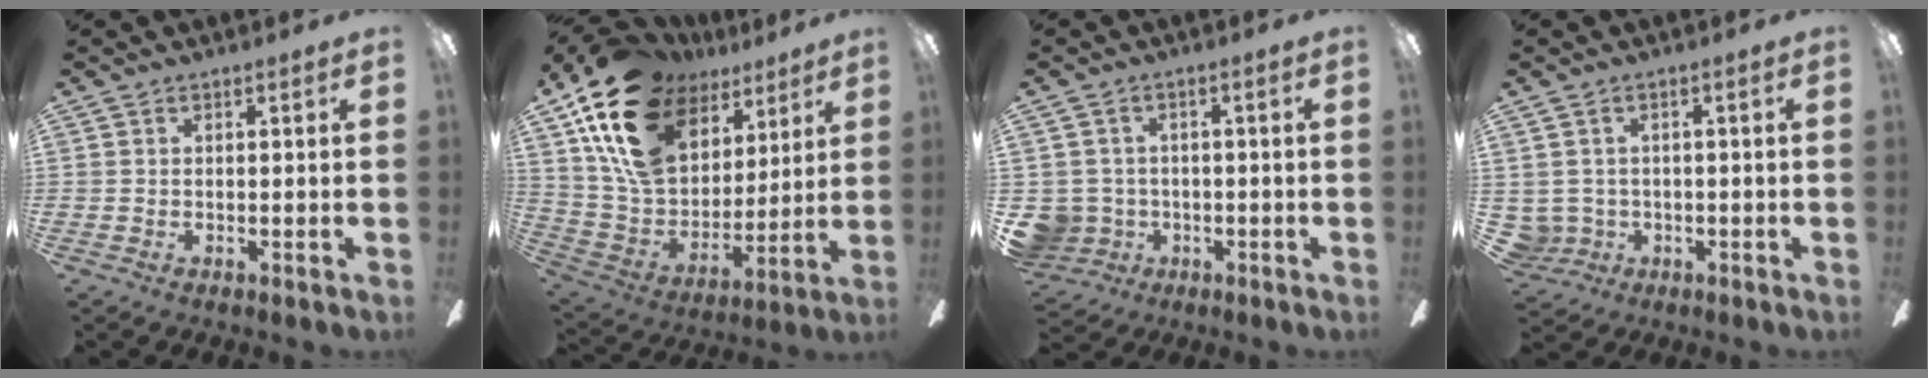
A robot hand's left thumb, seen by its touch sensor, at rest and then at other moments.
{"total": 21.4, "force": [11.9, 13.7, 11.4], "torque": [-0.224, -0.059, 0.218]}
{"total": 5.7, "force": [-0.9, 5.6, 0.9], "torque": [-0.056, 0.003, -0.015]}
{"total": 3.6, "force": [-0.3, 3.6, 0.5], "torque": [-0.032, 0.001, -0.007]}